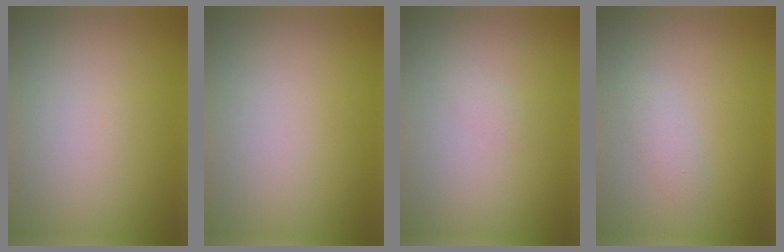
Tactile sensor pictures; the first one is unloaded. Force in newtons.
{"total": 0.0}
{"total": 0.6, "press": 0.6, "slide": 0.1}
{"total": 1.2, "press": 1.2, "slide": 0.1}